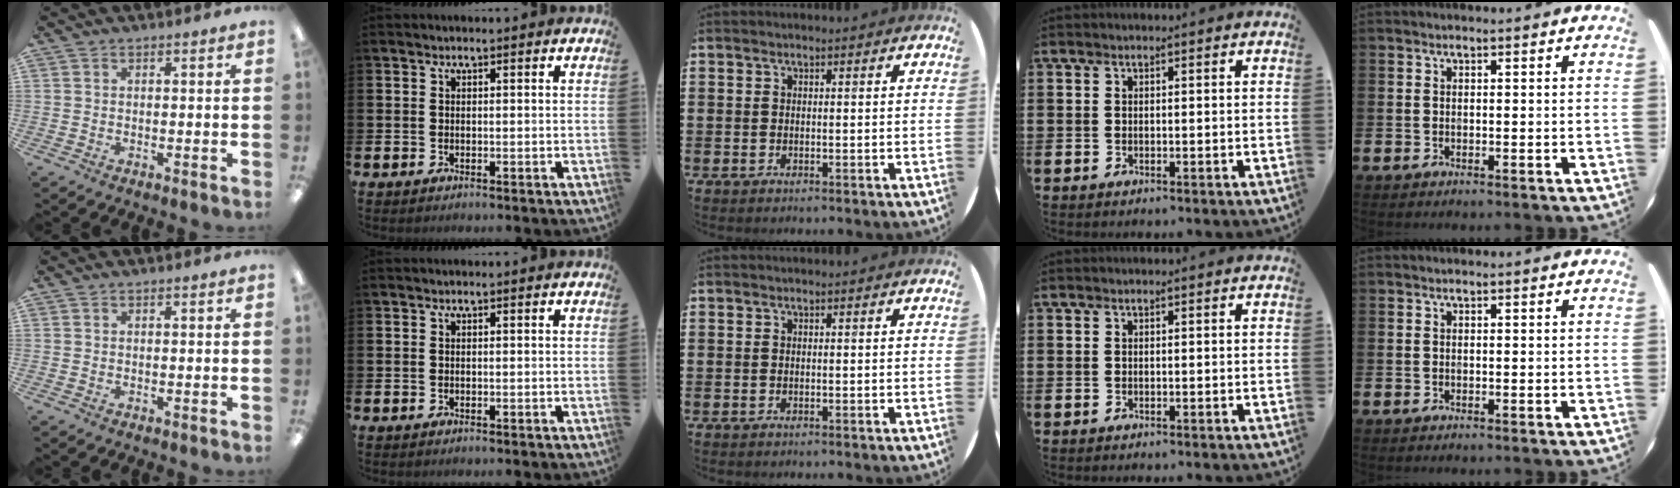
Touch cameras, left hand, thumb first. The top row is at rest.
{}